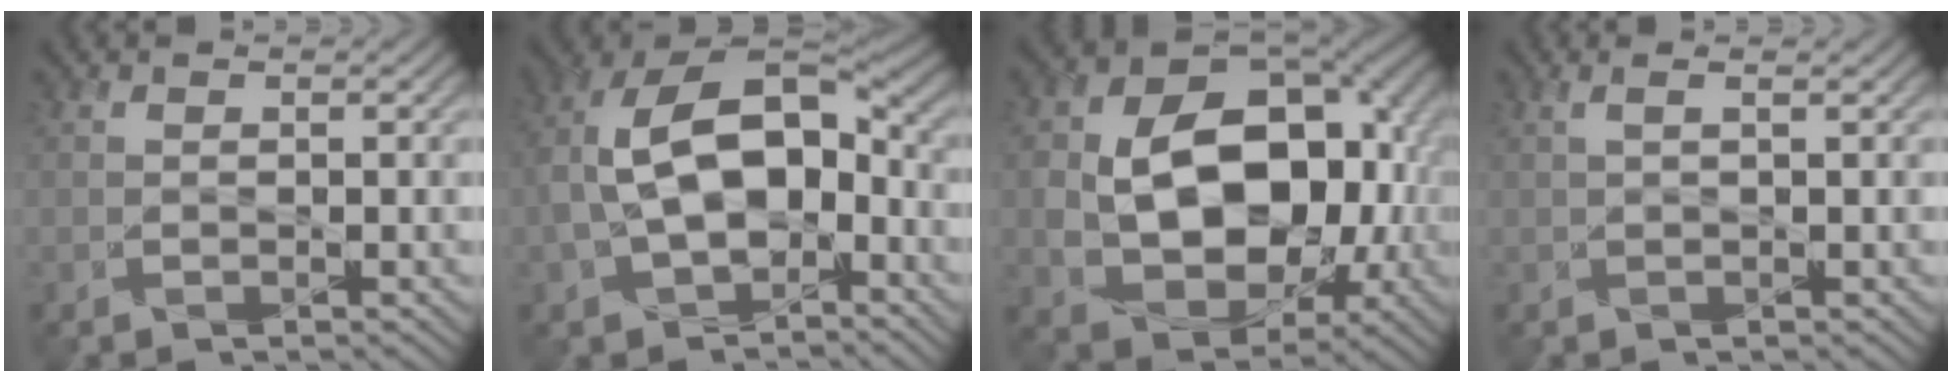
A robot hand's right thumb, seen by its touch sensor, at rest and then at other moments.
{"total": 14.9, "force": [-1.6, 9.0, 11.7], "torque": [-0.232, 0.005, -0.027]}
{"total": 15.9, "force": [-1.1, 11.3, 11.1], "torque": [-0.180, -0.015, -0.003]}
{"total": 1.6, "force": [0.5, 0.3, 1.5], "torque": [-0.021, 0.004, -0.001]}